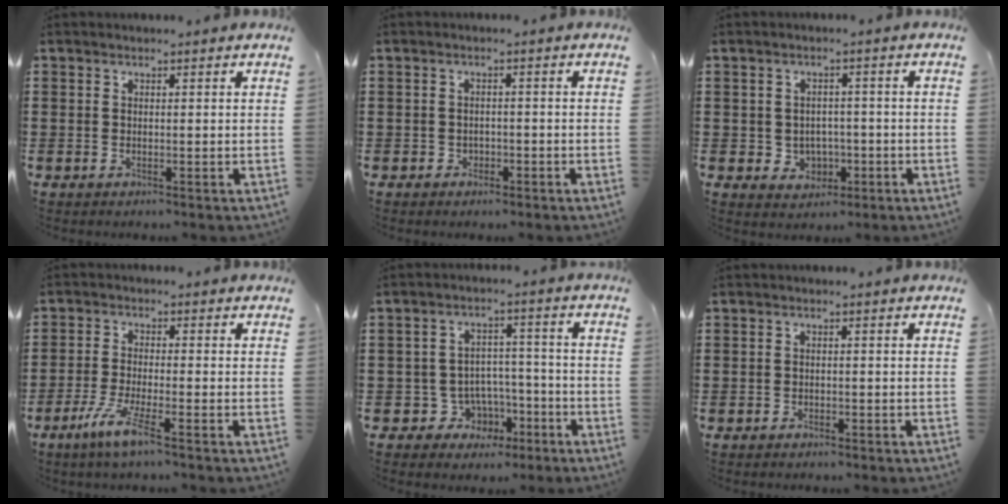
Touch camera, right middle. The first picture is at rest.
{"total": 1.3, "force": [-0.9, 0.9, 0.1], "torque": [-0.006, 0.000, -0.021]}
{"total": 2.9, "force": [-0.6, 2.8, 0.8], "torque": [-0.021, 0.001, -0.018]}
{"total": 5.4, "force": [-3.2, 0.2, 4.3], "torque": [-0.096, -0.015, -0.062]}
{"total": 5.5, "force": [-2.8, 4.7, 1.1], "torque": [-0.034, 0.013, -0.048]}
{"total": 0.9, "force": [-0.8, 0.4, 0.1], "torque": [-0.003, -0.001, -0.017]}